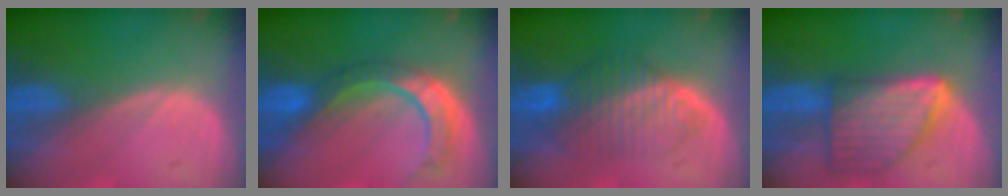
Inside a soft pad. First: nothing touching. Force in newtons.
{"total": 8.5, "press": 7.2, "slide": 4.6}
{"total": 7.9, "press": 7.1, "slide": 3.4}
{"total": 8.4, "press": 8.4, "slide": 0.3}